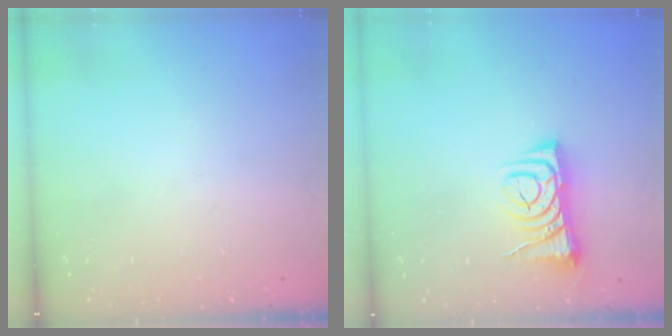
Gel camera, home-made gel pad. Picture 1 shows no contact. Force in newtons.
{"total": 7.1, "press": 7.1, "slide": 1.0}